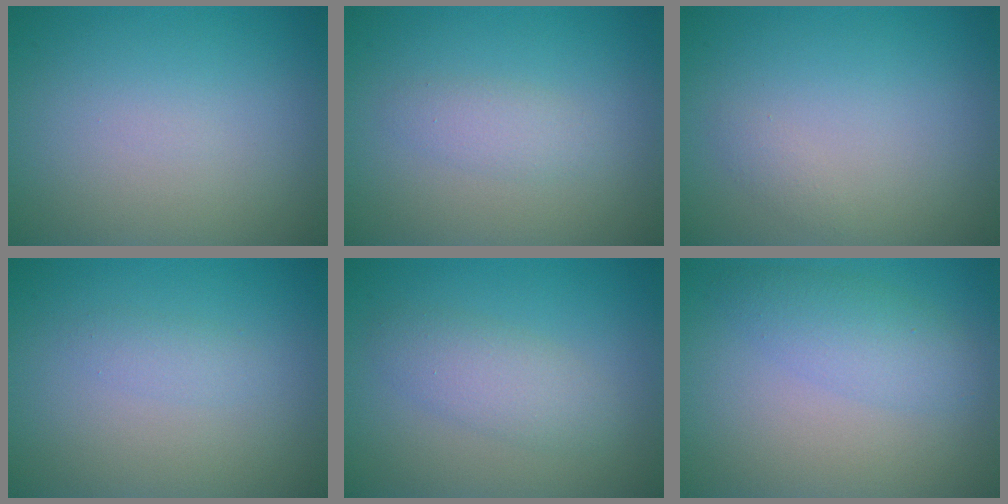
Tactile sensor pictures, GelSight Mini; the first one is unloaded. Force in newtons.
{"total": 1.6, "press": 1.6, "slide": 0.1}
{"total": 0.6, "press": 0.6, "slide": 0.1}
{"total": 1.0, "press": 1.0, "slide": 0.1}
{"total": 2.6, "press": 2.6, "slide": 0.0}
{"total": 2.9, "press": 2.9, "slide": 0.0}